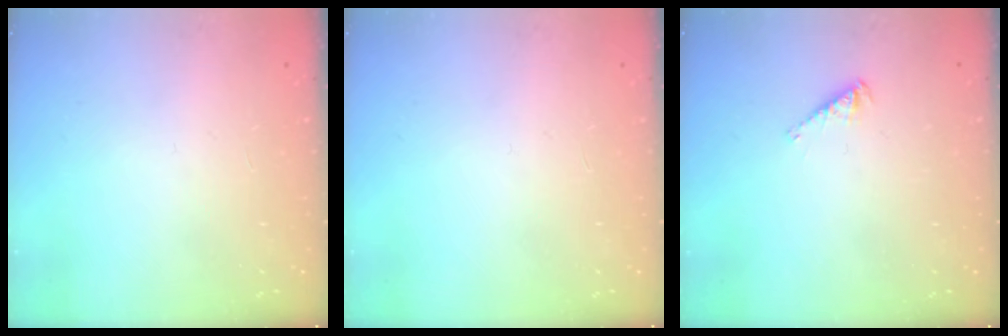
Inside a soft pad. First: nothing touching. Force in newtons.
{"total": 0.0}
{"total": 2.8, "press": 2.7, "slide": 0.5}